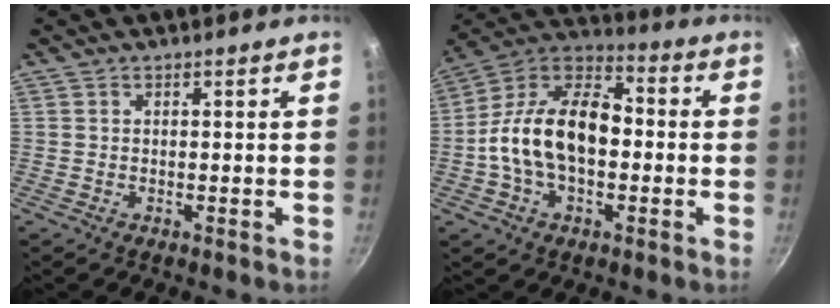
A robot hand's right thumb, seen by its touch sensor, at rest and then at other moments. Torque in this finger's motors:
{"motor_torque": [0.49, 1.23, 1.00, -0.91, 0.53]}